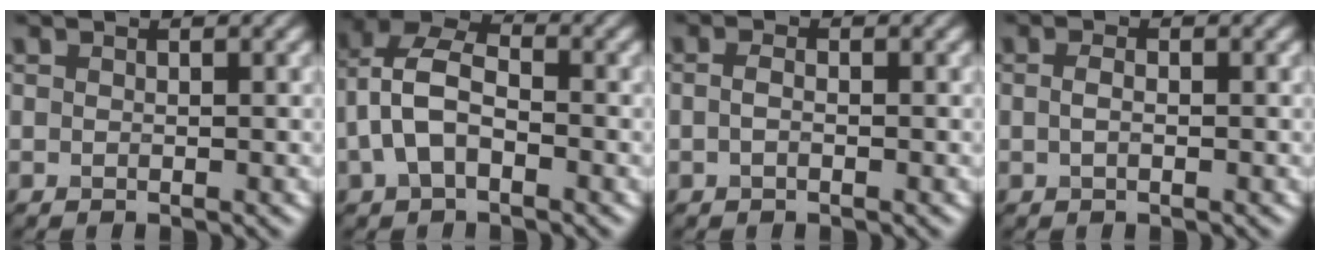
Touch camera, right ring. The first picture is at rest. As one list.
[{"total": 5.4, "force": [-1.0, 3.3, 4.2], "torque": [-0.092, 0.016, -0.028]}, {"total": 1.0, "force": [-0.3, 0.4, 0.9], "torque": [-0.022, -0.002, -0.008]}, {"total": 1.1, "force": [-0.1, 0.6, 1.0], "torque": [-0.021, -0.006, -0.001]}]